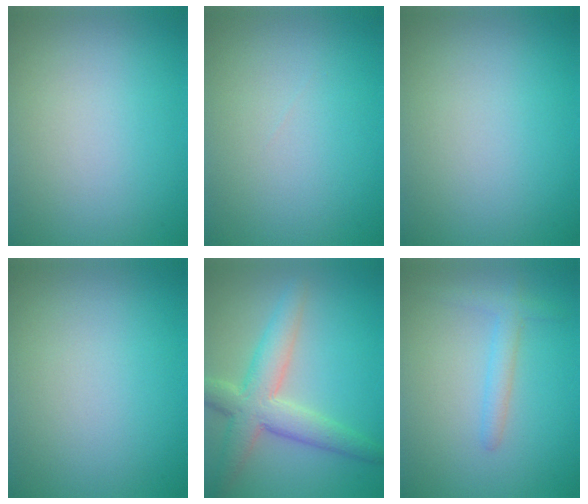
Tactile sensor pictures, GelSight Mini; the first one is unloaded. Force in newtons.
{"total": 0.0}
{"total": 0.0}
{"total": 0.0}
{"total": 5.6, "press": 5.6, "slide": 0.3}
{"total": 2.0, "press": 1.9, "slide": 0.2}